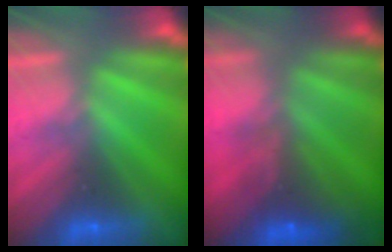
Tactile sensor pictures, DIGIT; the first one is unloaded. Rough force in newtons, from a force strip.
{"total": 7.5}